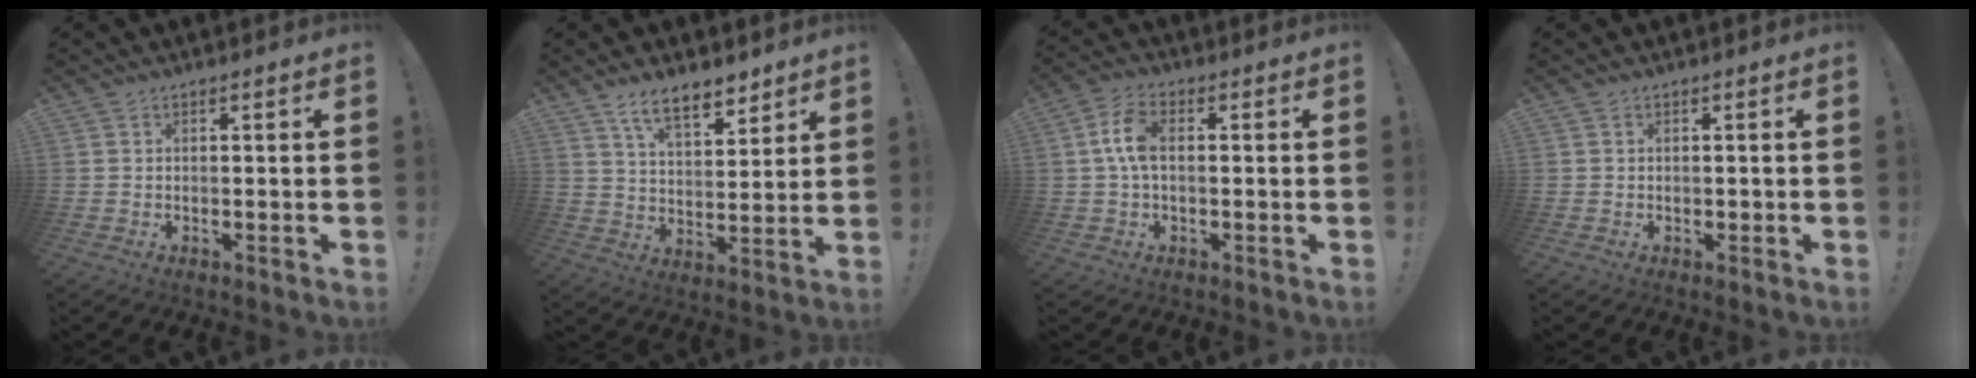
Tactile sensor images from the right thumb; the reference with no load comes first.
{"total": 10.7, "force": [7.8, 4.0, 6.1], "torque": [-0.090, -0.045, 0.141]}
{"total": 7.5, "force": [0.6, 4.1, 6.3], "torque": [-0.122, 0.008, 0.013]}
{"total": 0.7, "force": [-0.1, 0.6, 0.4], "torque": [-0.007, 0.004, -0.002]}